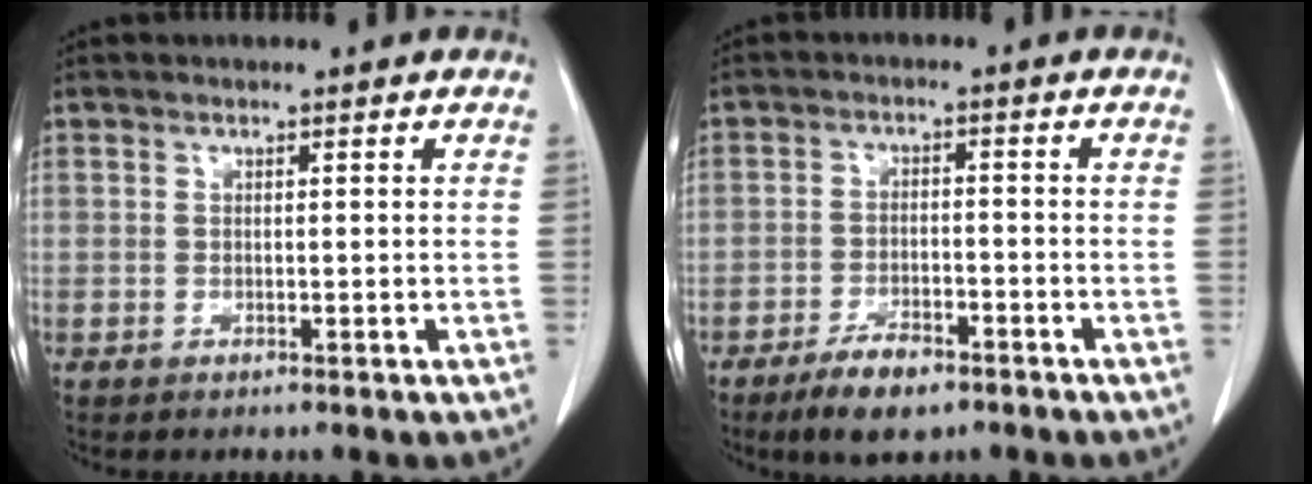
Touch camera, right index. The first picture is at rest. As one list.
[{"total": 6.3, "force": [-4.5, 2.1, 4.0], "torque": [-0.074, -0.005, -0.073]}]